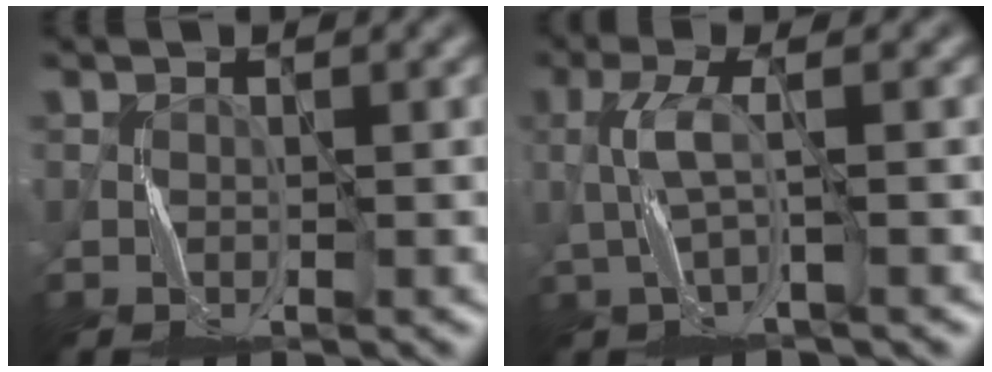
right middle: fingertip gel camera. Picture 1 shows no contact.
{"total": 2.2, "force": [-0.5, 0.0, 2.2], "torque": [-0.052, 0.009, -0.012]}